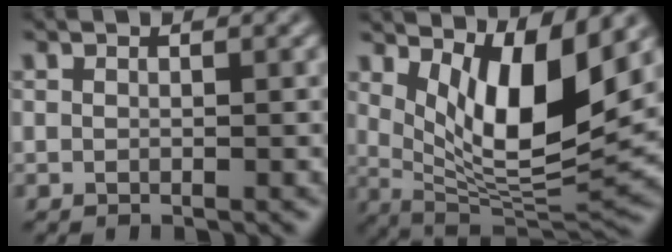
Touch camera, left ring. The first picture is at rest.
{"total": 9.2, "force": [3.4, 3.0, 8.1], "torque": [-0.134, -0.026, 0.067]}